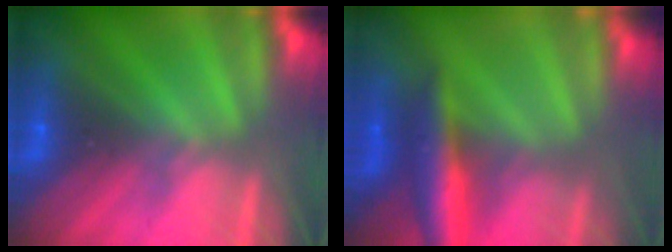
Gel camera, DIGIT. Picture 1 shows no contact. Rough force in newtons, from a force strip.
{"total": 7.5}